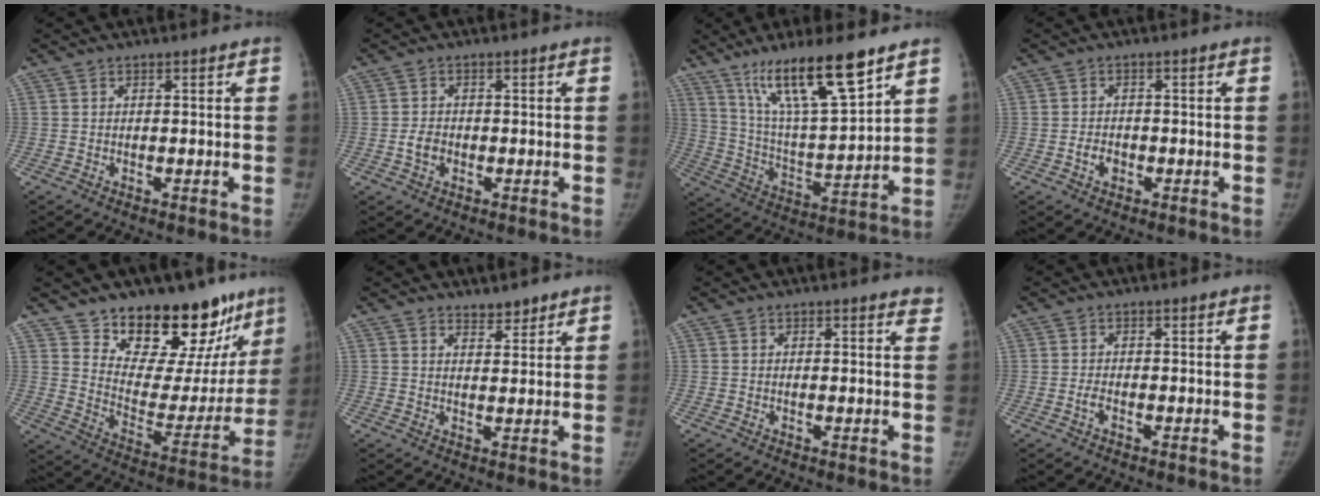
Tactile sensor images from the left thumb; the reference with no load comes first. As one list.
[{"total": 2.7, "force": [-0.6, 2.1, 1.6], "torque": [-0.025, 0.005, -0.011]}, {"total": 18.6, "force": [12.3, 3.3, 13.5], "torque": [-0.222, -0.061, 0.229]}, {"total": 2.5, "force": [-0.9, 1.9, 1.4], "torque": [-0.020, 0.007, -0.014]}, {"total": 24.8, "force": [18.2, 11.4, 12.4], "torque": [-0.131, -0.113, 0.268]}, {"total": 3.0, "force": [2.7, 1.0, 0.9], "torque": [-0.001, -0.022, 0.042]}, {"total": 2.6, "force": [2.3, 0.8, 1.1], "torque": [0.003, -0.007, 0.013]}, {"total": 1.1, "force": [-0.4, 0.5, 0.9], "torque": [-0.020, 0.003, -0.007]}]